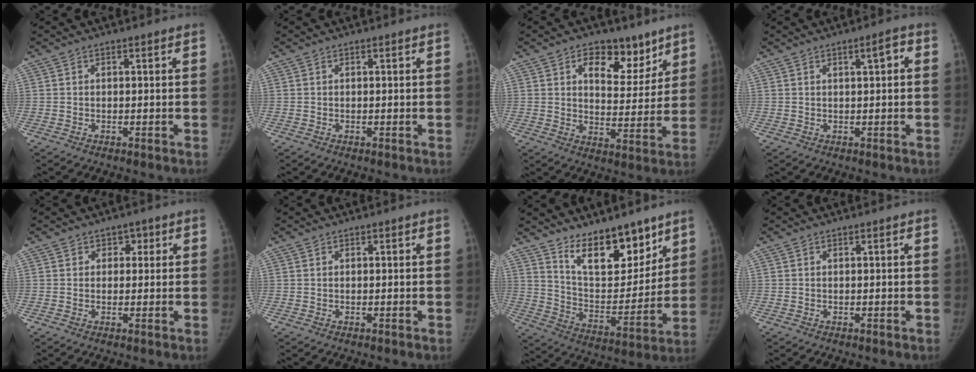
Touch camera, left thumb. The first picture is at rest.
{"total": 0.0}
{"total": 11.1, "force": [6.6, 6.6, 6.1], "torque": [-0.047, -0.035, 0.099]}
{"total": 2.6, "force": [0.7, 0.7, 2.4], "torque": [-0.031, 0.004, 0.008]}
{"total": 2.4, "force": [0.9, 2.1, 0.9], "torque": [0.016, -0.001, 0.005]}
{"total": 0.0}
{"total": 15.9, "force": [11.4, 6.9, 8.7], "torque": [-0.082, -0.091, 0.201]}
{"total": 0.0}